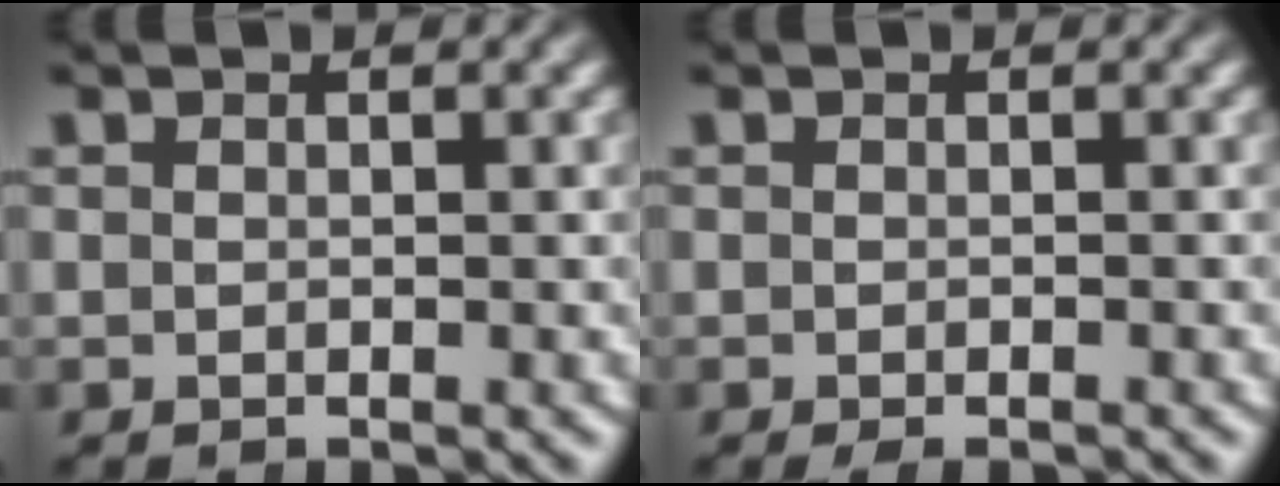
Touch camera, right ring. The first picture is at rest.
{"total": 0.9, "force": [-0.8, 0.0, 0.3], "torque": [-0.006, -0.004, -0.012]}